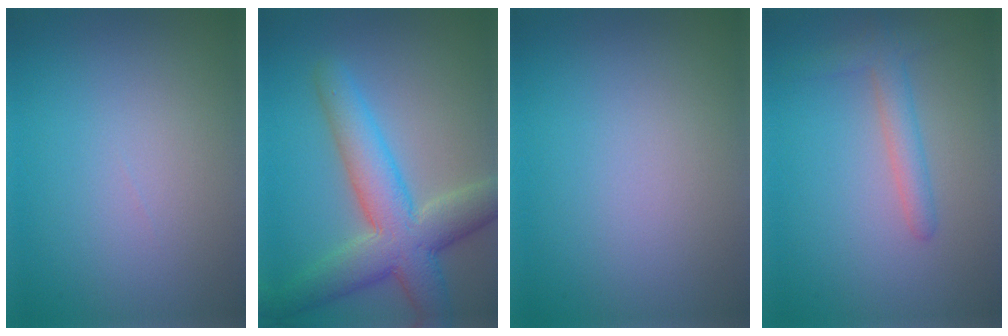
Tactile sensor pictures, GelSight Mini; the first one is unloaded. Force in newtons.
{"total": 7.6, "press": 7.6, "slide": 0.4}
{"total": 0.0}
{"total": 2.4, "press": 2.4, "slide": 0.2}